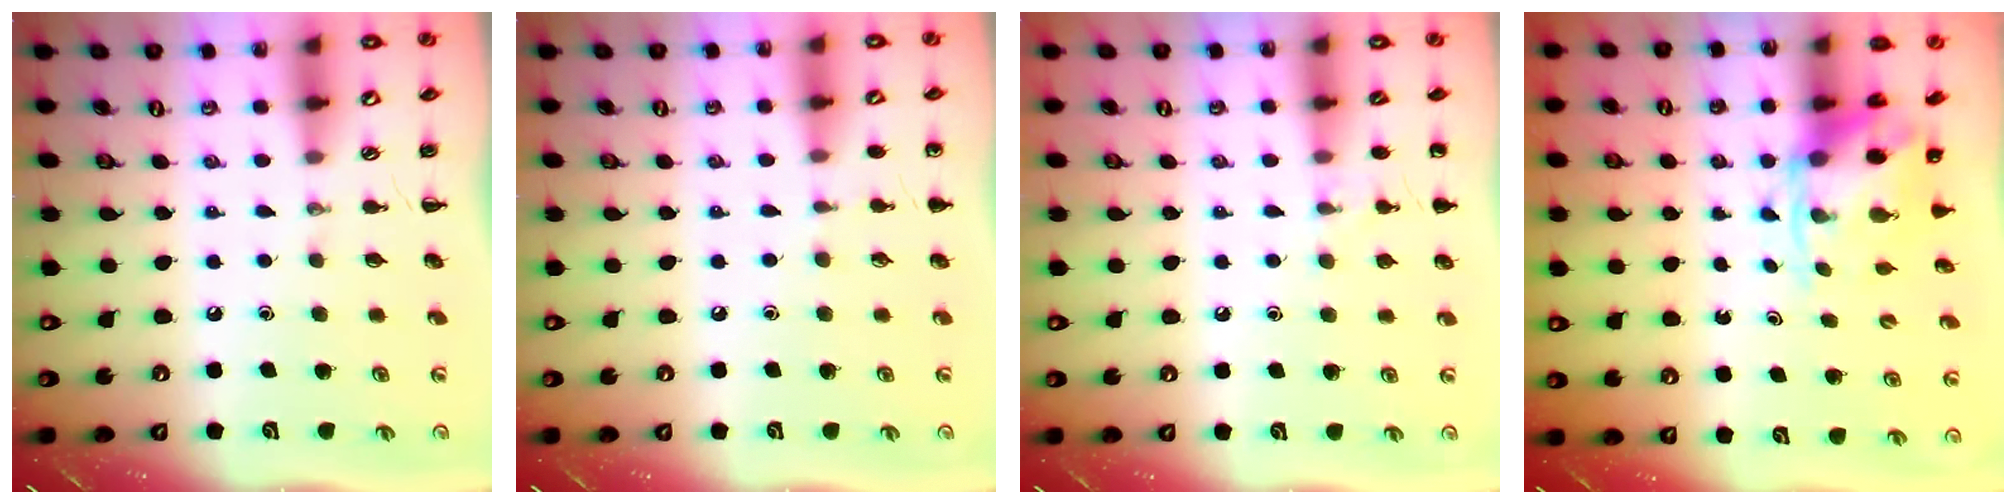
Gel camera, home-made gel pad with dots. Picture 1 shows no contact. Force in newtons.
{"total": 4.0, "press": 3.8, "slide": 1.2}
{"total": 5.2, "press": 4.9, "slide": 1.6}
{"total": 6.6, "press": 6.4, "slide": 1.4}